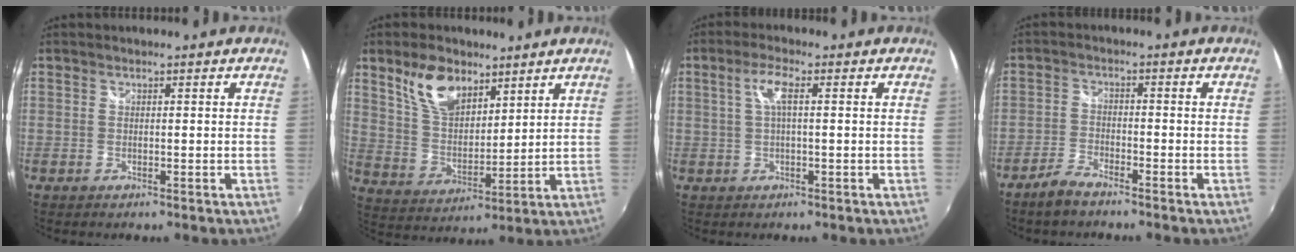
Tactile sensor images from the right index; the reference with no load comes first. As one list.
[{"total": 11.1, "force": [7.0, 5.9, 6.2], "torque": [-0.118, 0.014, 0.139]}, {"total": 3.8, "force": [0.7, 0.6, 3.7], "torque": [-0.073, 0.005, 0.012]}, {"total": 4.2, "force": [-3.5, 1.1, 1.9], "torque": [-0.056, -0.002, -0.072]}]